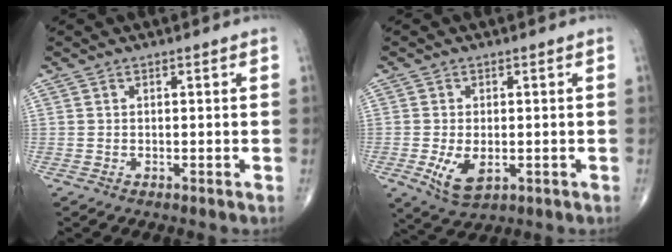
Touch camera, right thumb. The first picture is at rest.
{"total": 6.1, "force": [-1.4, 3.4, 4.9], "torque": [-0.090, -0.011, -0.016]}